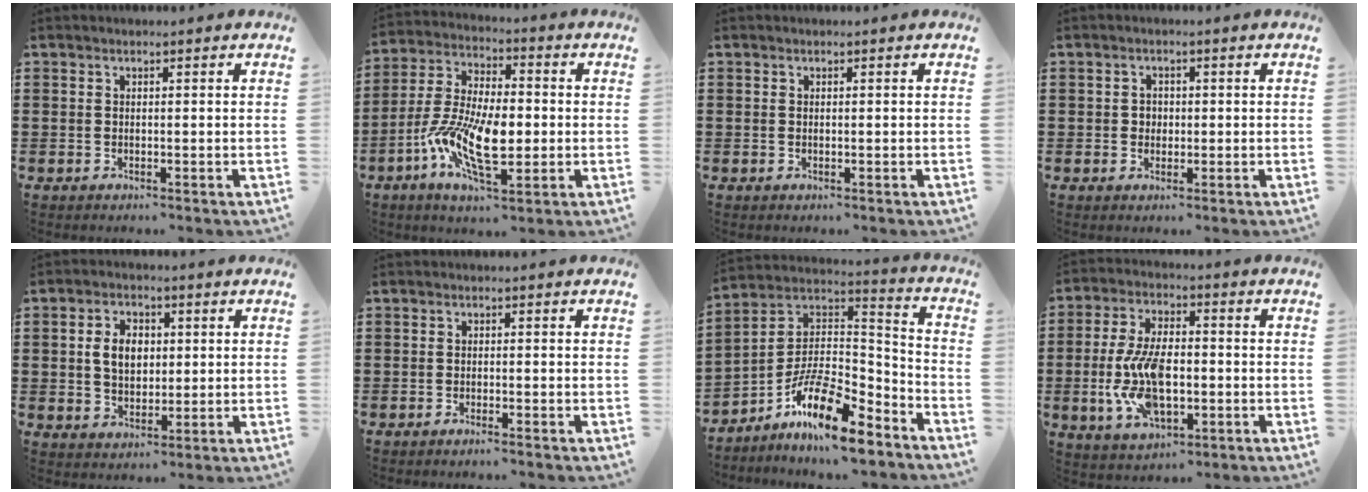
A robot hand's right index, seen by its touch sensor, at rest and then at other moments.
{"total": 11.7, "force": [-3.2, 5.2, 9.9], "torque": [-0.220, -0.006, -0.060]}
{"total": 0.0}
{"total": 1.4, "force": [-0.1, 1.3, 0.5], "torque": [-0.014, 0.005, -0.004]}
{"total": 5.1, "force": [0.6, 3.5, 3.6], "torque": [-0.079, 0.008, 0.003]}
{"total": 1.0, "force": [-0.9, -0.1, 0.3], "torque": [-0.007, 0.000, -0.018]}
{"total": 13.7, "force": [-9.0, 3.6, 9.7], "torque": [-0.188, 0.015, -0.169]}
{"total": 11.6, "force": [-2.1, 5.9, 9.8], "torque": [-0.220, -0.003, -0.039]}